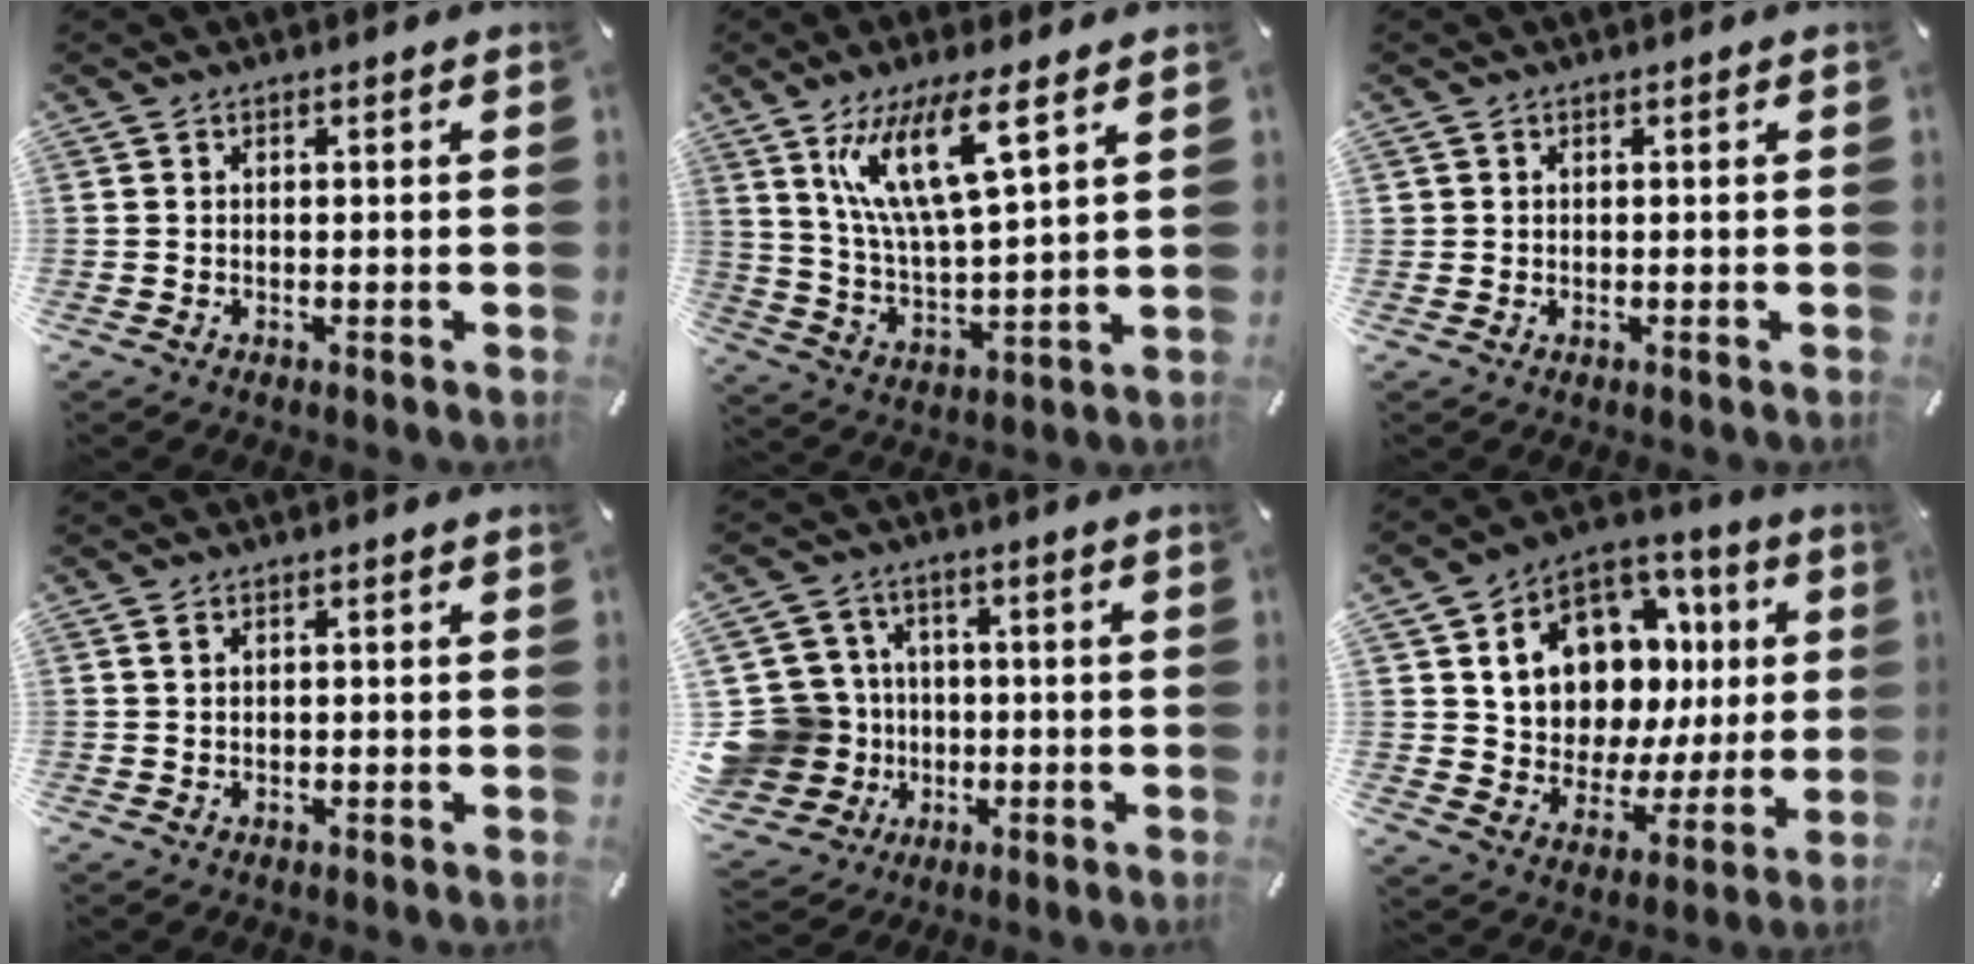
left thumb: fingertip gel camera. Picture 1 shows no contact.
{"total": 14.7, "force": [8.6, 3.4, 11.4], "torque": [-0.248, -0.020, 0.143]}
{"total": 0.8, "force": [0.2, 0.8, 0.0], "torque": [0.001, 0.003, 0.004]}
{"total": 1.0, "force": [0.4, 0.6, 0.8], "torque": [-0.015, 0.003, 0.005]}
{"total": 15.3, "force": [-1.8, 14.3, 5.2], "torque": [-0.128, 0.015, -0.021]}
{"total": 16.0, "force": [6.4, 12.0, 8.6], "torque": [-0.141, -0.045, 0.125]}